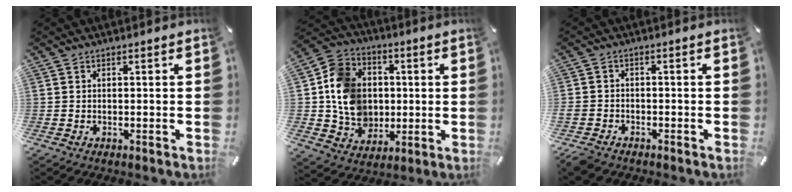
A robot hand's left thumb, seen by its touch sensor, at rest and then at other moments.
{"total": 14.5, "force": [-0.2, 12.8, 6.8], "torque": [-0.142, 0.025, 0.007]}
{"total": 3.4, "force": [-2.3, 2.3, 0.9], "torque": [-0.035, 0.009, -0.050]}